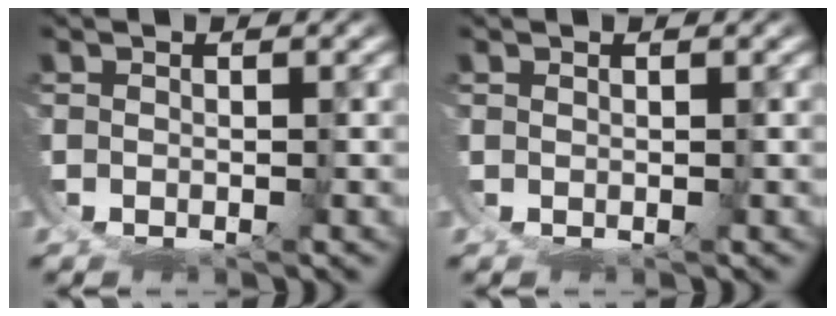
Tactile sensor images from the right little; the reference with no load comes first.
{"total": 0.6, "force": [0.6, -0.2, -0.1], "torque": [0.005, 0.002, 0.008]}